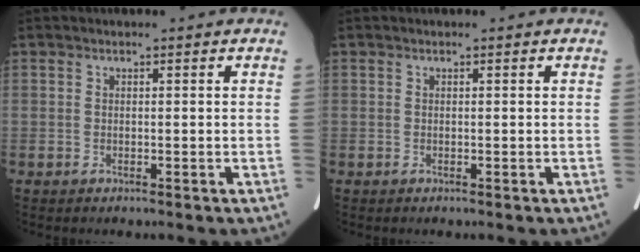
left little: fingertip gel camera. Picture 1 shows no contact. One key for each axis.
{"total": 0.0}